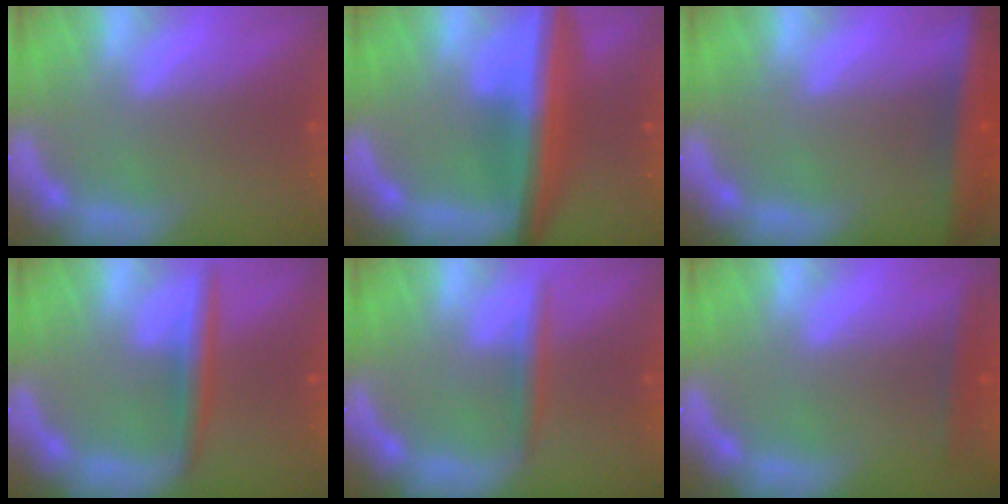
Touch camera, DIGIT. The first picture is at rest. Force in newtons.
{"total": 8.0}
{"total": 6.9}
{"total": 3.0}
{"total": 1.9}
{"total": 1.9}